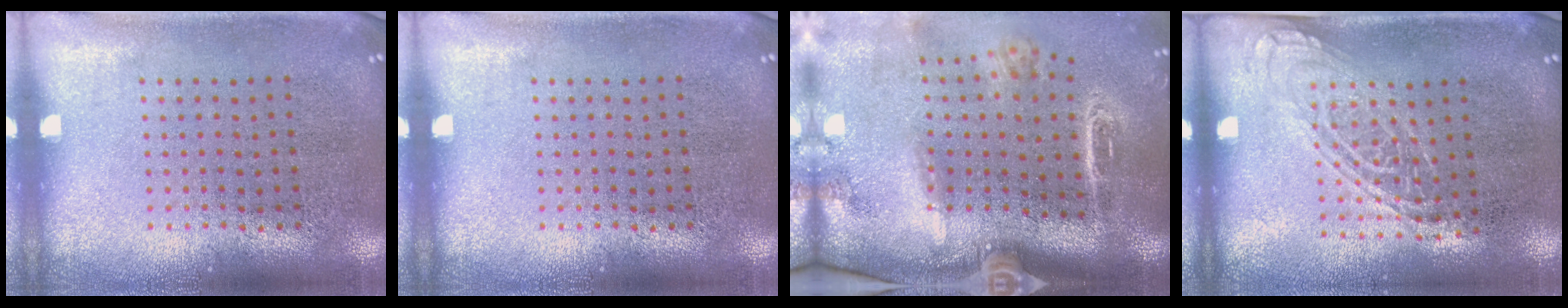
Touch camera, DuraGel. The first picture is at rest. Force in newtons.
{"total": 0.0}
{"total": 3.0, "press": 2.1, "slide": 2.1}
{"total": 1.4, "press": 1.2, "slide": 0.8}